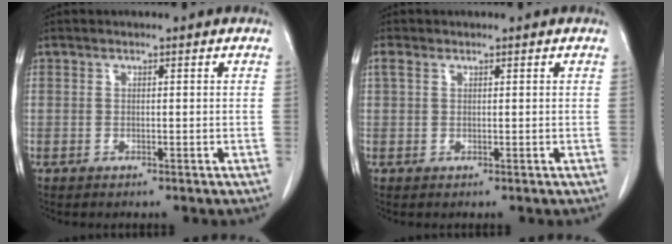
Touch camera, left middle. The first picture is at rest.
{"total": 1.3, "force": [0.8, 0.7, 0.7], "torque": [-0.021, 0.015, 0.018]}